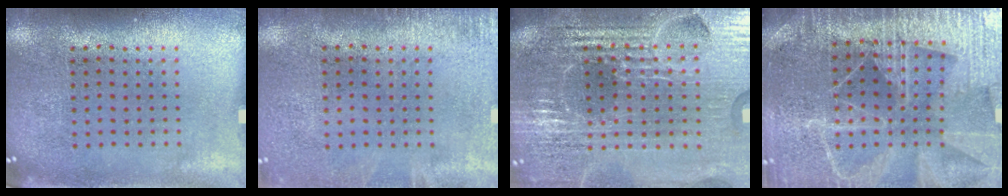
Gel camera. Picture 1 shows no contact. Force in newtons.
{"total": 1.2, "press": 1.1, "slide": 0.2}
{"total": 6.6, "press": 5.8, "slide": 3.2}
{"total": 5.0, "press": 4.6, "slide": 2.1}